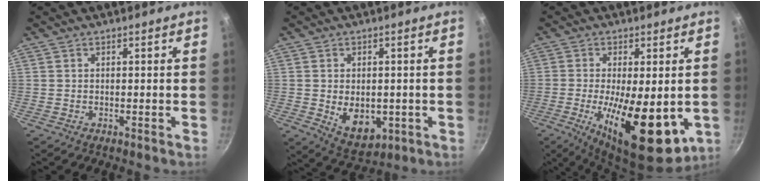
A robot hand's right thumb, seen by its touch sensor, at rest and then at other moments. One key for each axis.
{"total": 8.7, "fx": -1.2, "fy": 5.9, "fz": 6.3, "tx": -0.074, "ty": -0.010, "tz": 0.001}
{"total": 17.2, "fx": -3.3, "fy": 6.6, "fz": 15.5, "tx": -0.238, "ty": -0.012, "tz": -0.042}